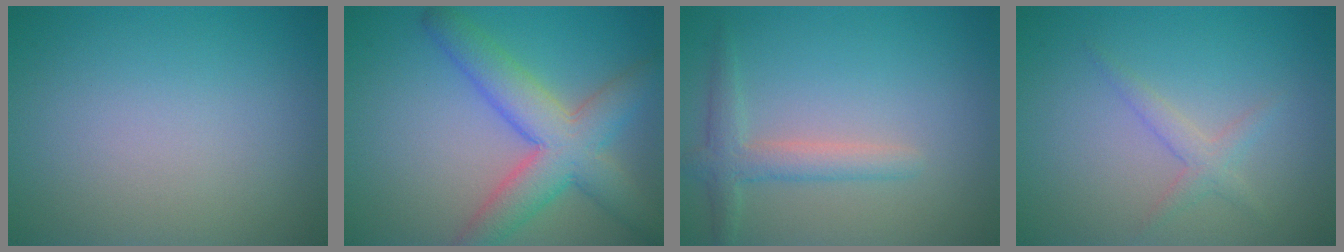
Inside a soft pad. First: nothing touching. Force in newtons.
{"total": 6.8, "press": 6.8, "slide": 0.2}
{"total": 2.6, "press": 2.6, "slide": 0.2}
{"total": 1.6, "press": 1.6, "slide": 0.1}